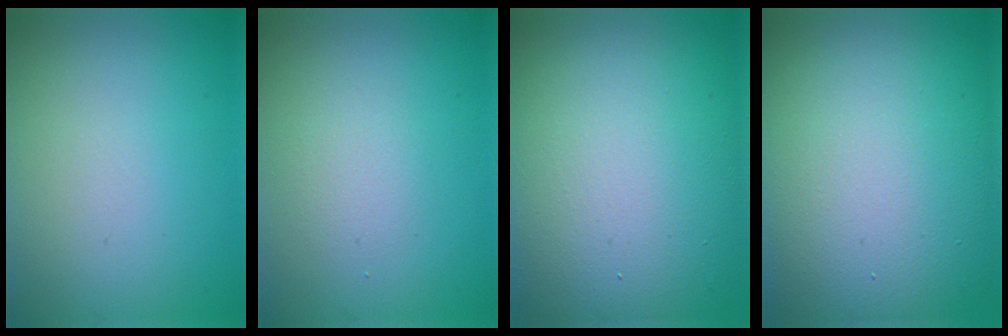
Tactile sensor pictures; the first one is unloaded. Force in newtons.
{"total": 1.5, "press": 1.5, "slide": 0.0}
{"total": 17.5, "press": 17.4, "slide": 0.7}
{"total": 17.3, "press": 17.2, "slide": 1.6}